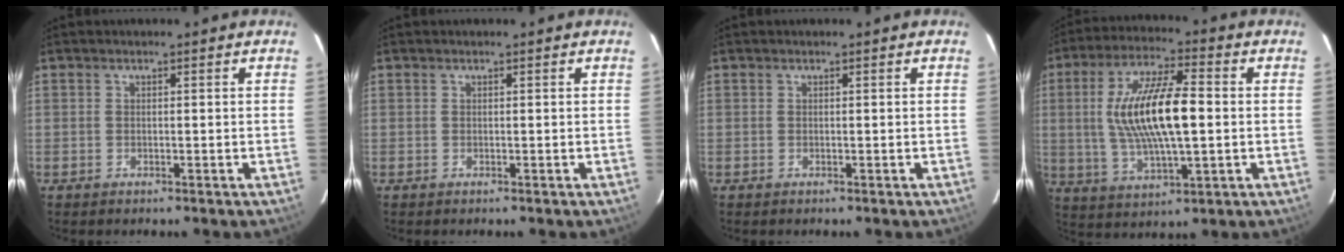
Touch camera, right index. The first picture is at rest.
{"total": 0.0}
{"total": 0.0}
{"total": 16.0, "force": [0.7, 4.9, 15.2], "torque": [-0.290, 0.007, 0.018]}